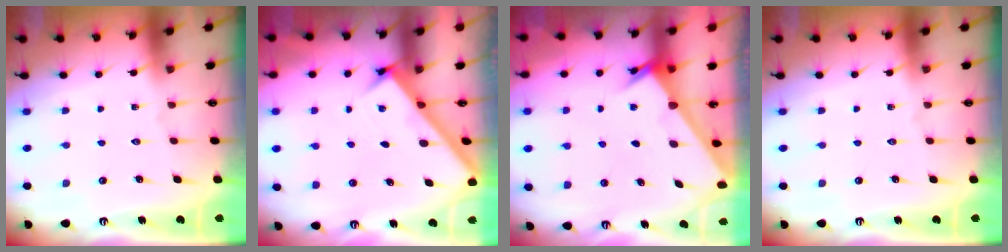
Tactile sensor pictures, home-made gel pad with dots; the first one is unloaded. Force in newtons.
{"total": 2.1, "press": 2.1, "slide": 0.2}
{"total": 2.1, "press": 2.1, "slide": 0.3}
{"total": 0.0}